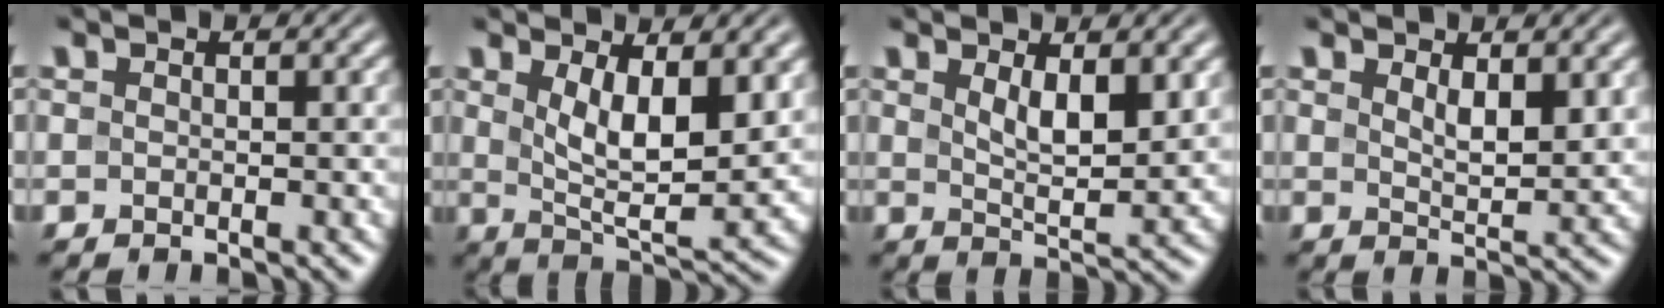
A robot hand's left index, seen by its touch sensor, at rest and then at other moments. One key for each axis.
{"total": 7.0, "fx": 2.0, "fy": 2.7, "fz": 6.1, "tx": -0.116, "ty": -0.015, "tz": 0.042}
{"total": 4.0, "fx": 1.5, "fy": 1.3, "fz": 3.5, "tx": -0.067, "ty": -0.008, "tz": 0.030}
{"total": 2.7, "fx": 1.1, "fy": 0.9, "fz": 2.2, "tx": -0.041, "ty": -0.005, "tz": 0.025}